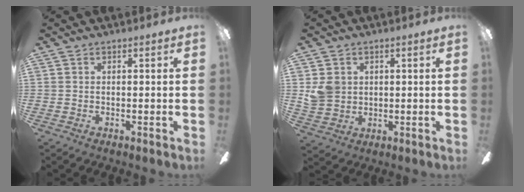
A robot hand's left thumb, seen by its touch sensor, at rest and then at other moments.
{"total": 5.7, "force": [1.6, 5.1, 2.0], "torque": [-0.035, 0.007, 0.033]}